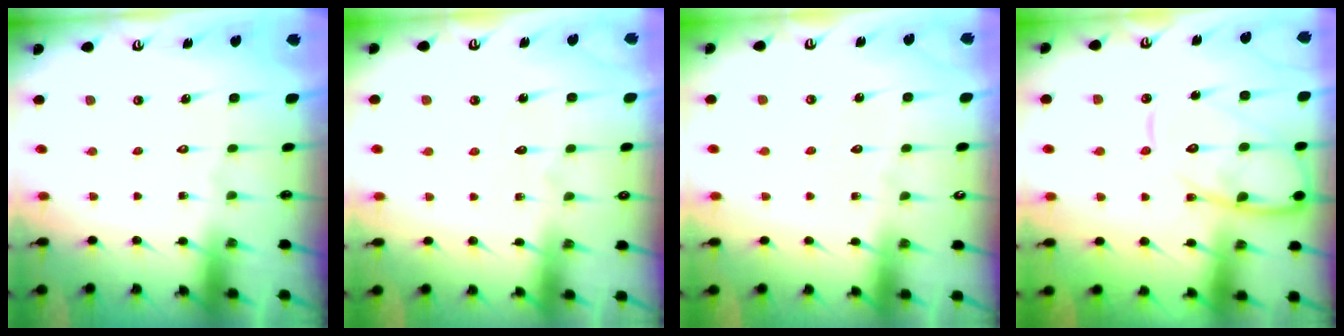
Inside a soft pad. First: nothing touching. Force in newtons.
{"total": 2.9, "press": 2.9, "slide": 0.3}
{"total": 2.4, "press": 2.4, "slide": 0.2}
{"total": 13.5, "press": 13.4, "slide": 1.3}